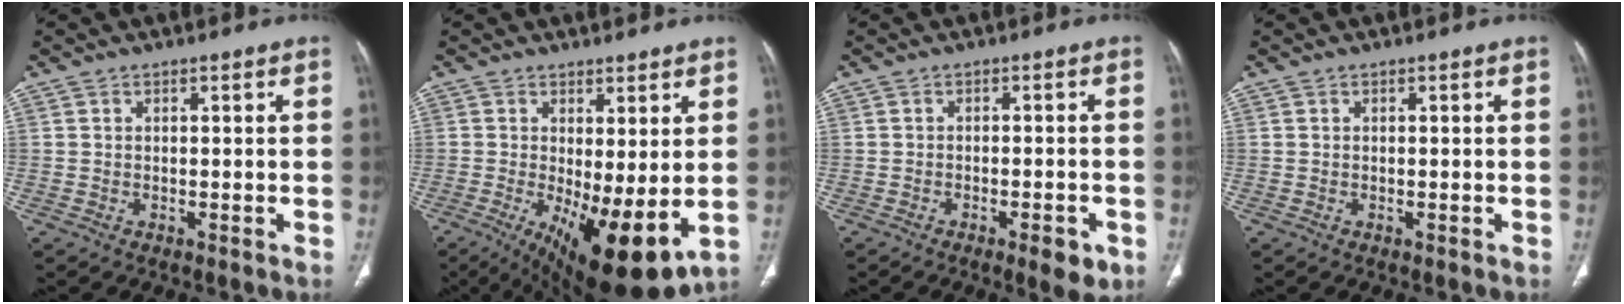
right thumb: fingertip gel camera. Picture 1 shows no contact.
{"total": 13.8, "force": [-2.0, 4.7, 12.8], "torque": [-0.204, -0.028, -0.012]}
{"total": 5.0, "force": [-2.5, 1.6, 4.0], "torque": [-0.048, 0.003, -0.030]}
{"total": 0.0}